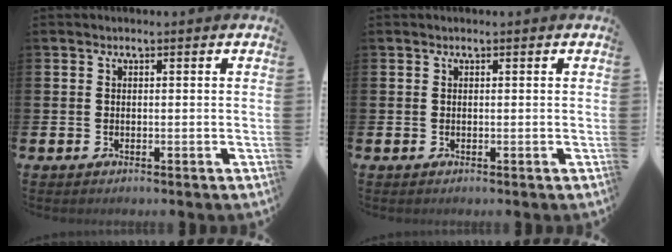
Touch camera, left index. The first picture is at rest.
{"total": 0.0}